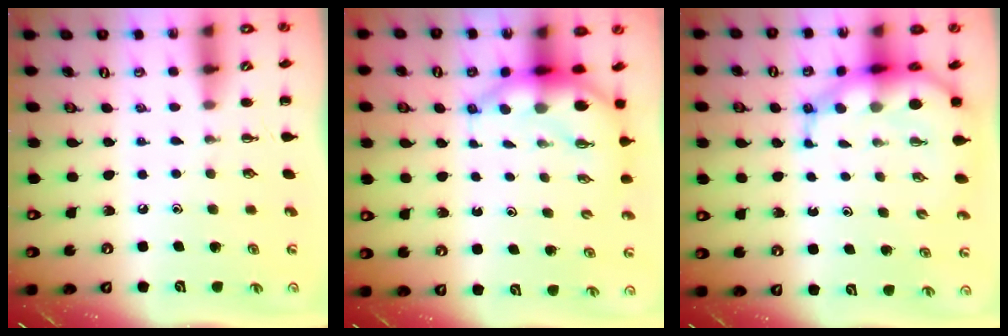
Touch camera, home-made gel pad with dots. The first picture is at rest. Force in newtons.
{"total": 7.0, "press": 6.9, "slide": 1.2}
{"total": 8.9, "press": 8.5, "slide": 2.5}